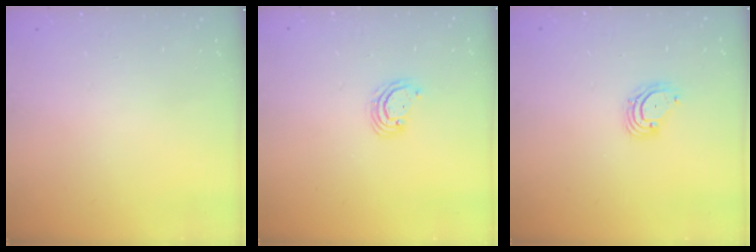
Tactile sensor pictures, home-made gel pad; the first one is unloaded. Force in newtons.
{"total": 3.0, "press": 2.9, "slide": 0.3}
{"total": 3.3, "press": 3.3, "slide": 0.3}